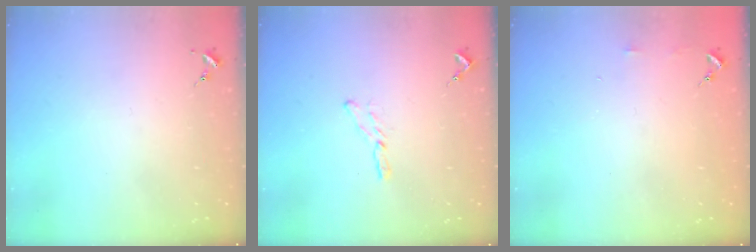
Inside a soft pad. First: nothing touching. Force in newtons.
{"total": 5.2, "press": 5.2, "slide": 0.3}
{"total": 3.4, "press": 3.3, "slide": 0.4}